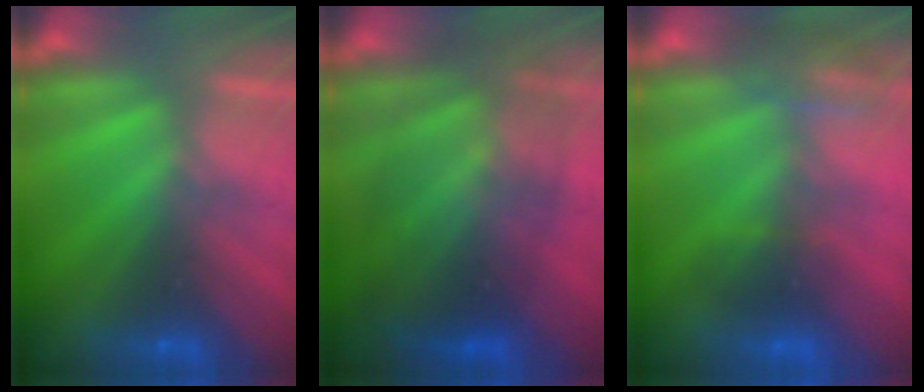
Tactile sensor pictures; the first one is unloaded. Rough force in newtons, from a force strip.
{"total": 9.4}
{"total": 3.4}